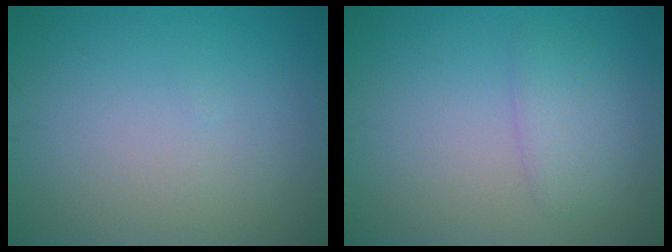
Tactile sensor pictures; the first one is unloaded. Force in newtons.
{"total": 2.2, "press": 2.2, "slide": 0.2}